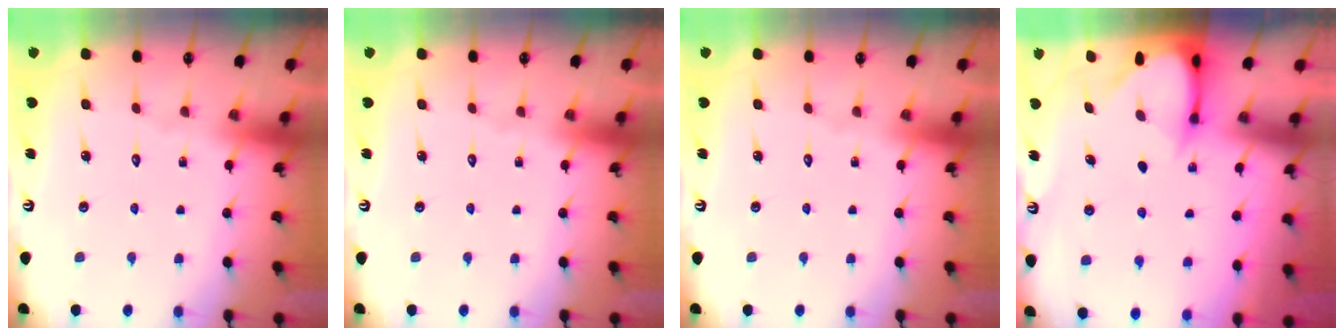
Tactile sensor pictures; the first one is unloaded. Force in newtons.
{"total": 0.0}
{"total": 0.0}
{"total": 3.3, "press": 3.3, "slide": 0.3}